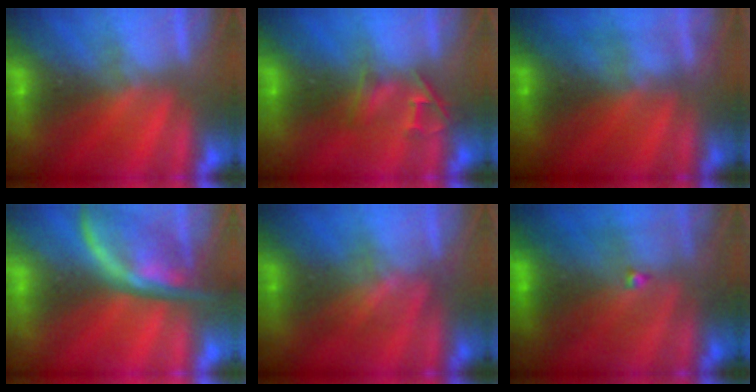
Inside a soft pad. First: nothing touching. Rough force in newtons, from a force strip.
{"total": 2.4}
{"total": 3.1}
{"total": 2.5}
{"total": 3.2}
{"total": 4.5}